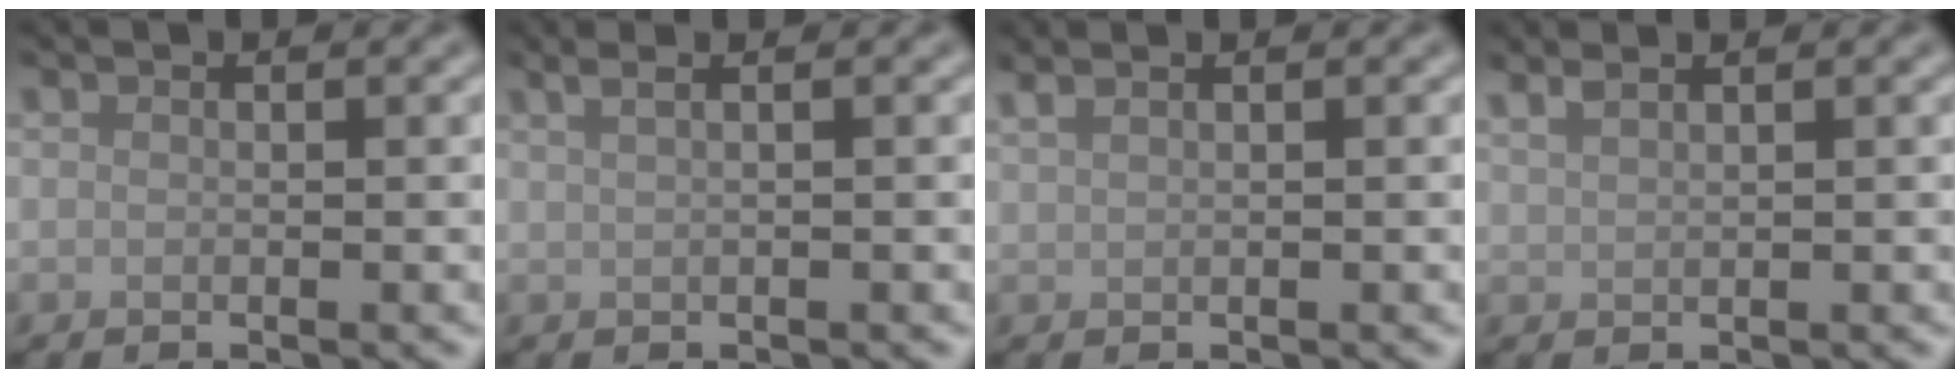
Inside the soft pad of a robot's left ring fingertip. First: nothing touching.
{"total": 4.2, "force": [2.2, 2.1, 2.8], "torque": [-0.026, 0.029, 0.005]}
{"total": 2.3, "force": [1.7, 0.9, 1.3], "torque": [-0.017, 0.006, 0.012]}
{"total": 1.9, "force": [1.5, 0.6, 1.0], "torque": [-0.011, 0.005, 0.020]}